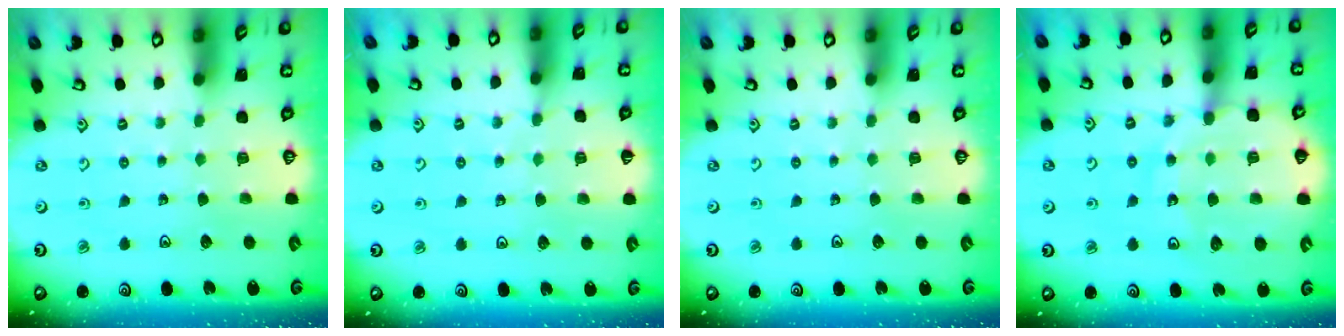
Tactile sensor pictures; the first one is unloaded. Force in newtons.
{"total": 5.4, "press": 5.4, "slide": 0.9}
{"total": 0.0}
{"total": 12.9, "press": 12.5, "slide": 3.2}